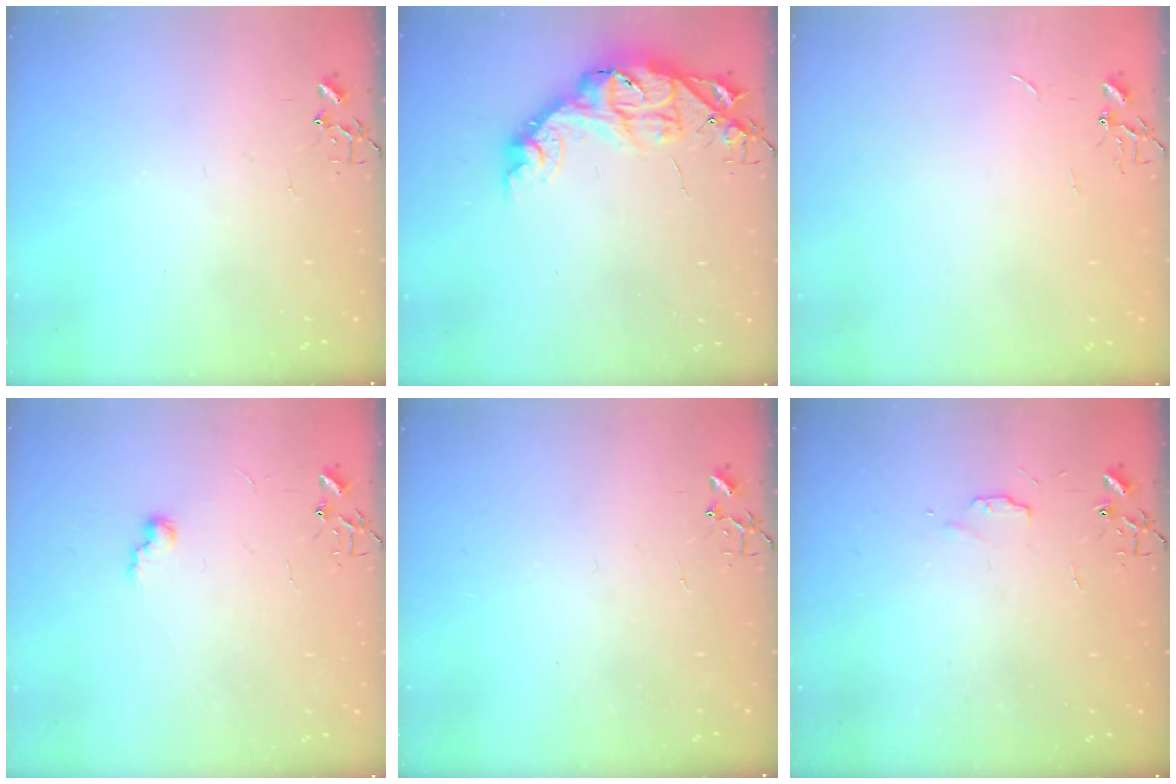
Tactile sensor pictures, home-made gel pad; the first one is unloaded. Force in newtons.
{"total": 12.7, "press": 12.7, "slide": 0.9}
{"total": 0.7, "press": 0.7, "slide": 0.1}
{"total": 6.2, "press": 6.2, "slide": 0.7}
{"total": 0.0}
{"total": 4.7, "press": 4.6, "slide": 0.7}